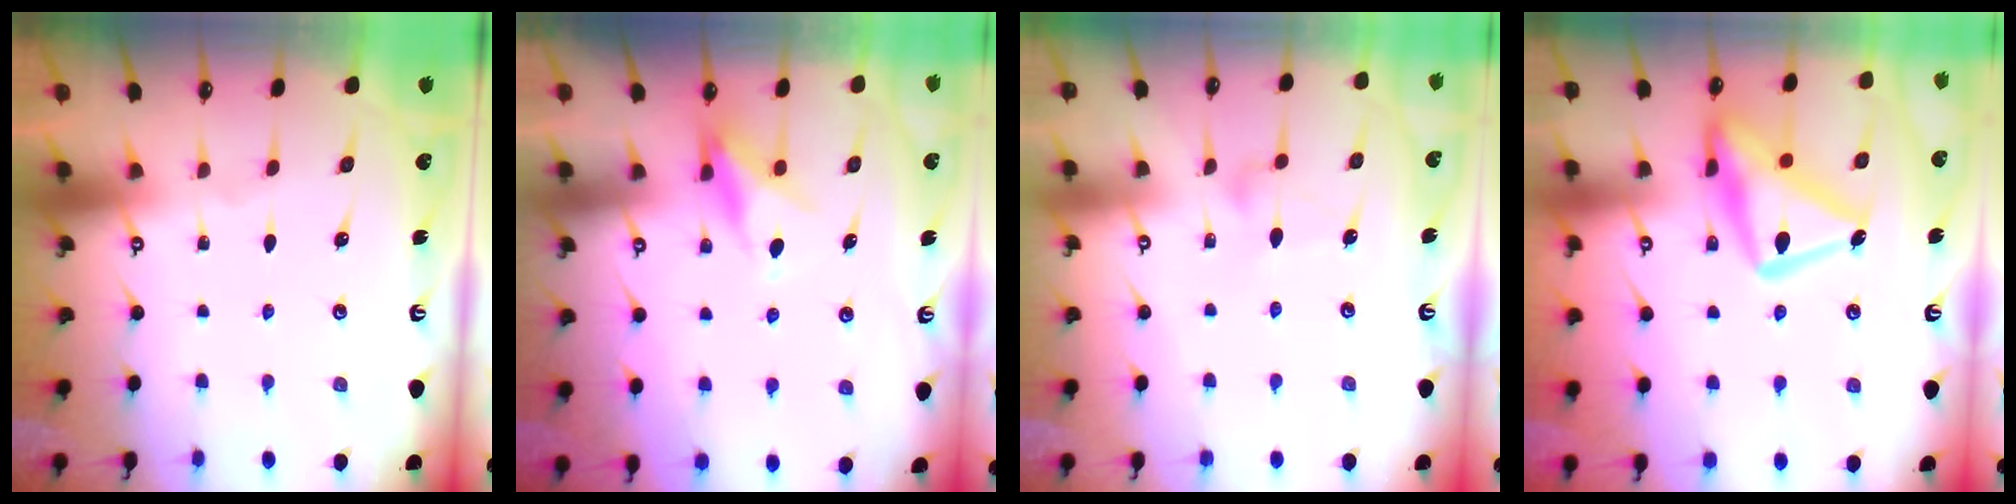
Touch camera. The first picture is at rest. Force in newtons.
{"total": 9.3, "press": 9.2, "slide": 0.7}
{"total": 7.1, "press": 7.1, "slide": 0.3}
{"total": 18.7, "press": 18.6, "slide": 1.6}